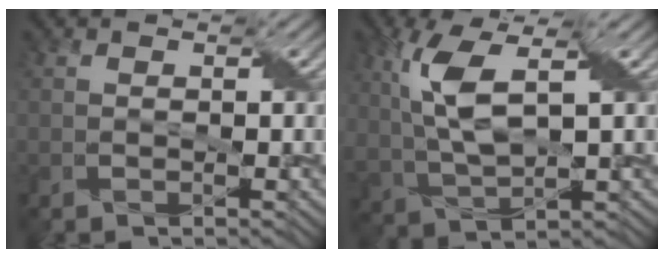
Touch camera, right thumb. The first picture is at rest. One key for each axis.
{"total": 8.4, "fx": 2.4, "fy": 3.3, "fz": 7.3, "tx": -0.178, "ty": 0.006, "tz": 0.048}